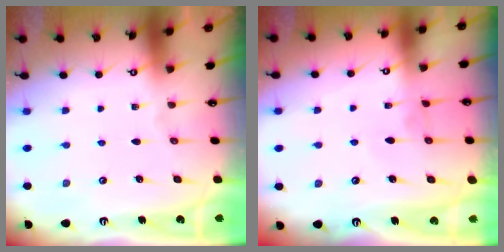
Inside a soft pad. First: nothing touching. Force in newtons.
{"total": 1.8, "press": 1.8, "slide": 0.2}